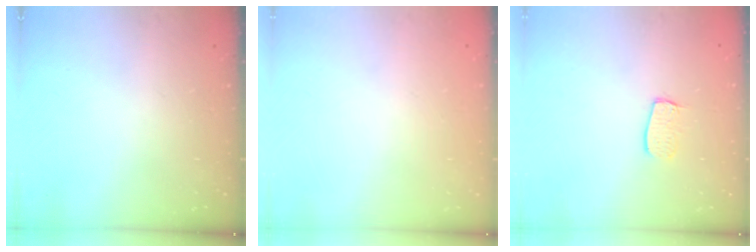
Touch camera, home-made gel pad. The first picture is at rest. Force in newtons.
{"total": 0.0}
{"total": 6.6, "press": 6.6, "slide": 0.4}